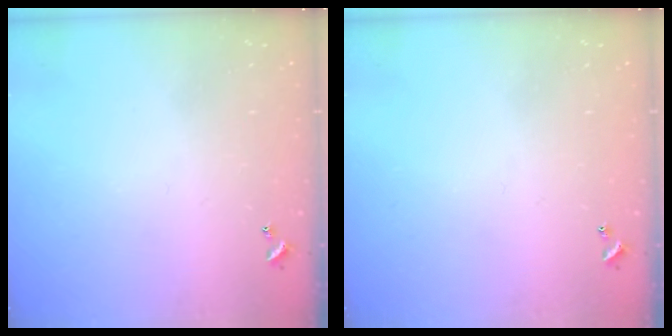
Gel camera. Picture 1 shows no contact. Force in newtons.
{"total": 0.0}